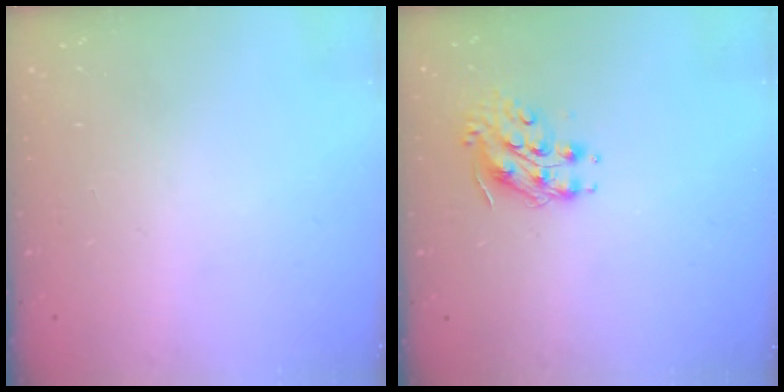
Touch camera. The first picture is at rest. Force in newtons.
{"total": 8.4, "press": 8.4, "slide": 0.5}